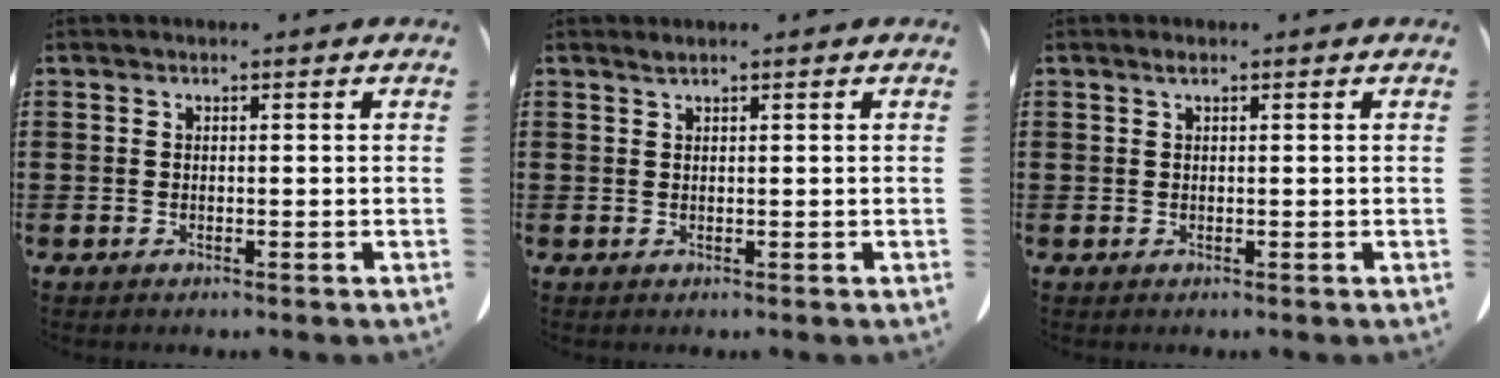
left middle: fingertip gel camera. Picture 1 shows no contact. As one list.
[{"total": 0.7, "force": [0.5, 0.0, 0.5], "torque": [-0.010, -0.001, 0.011]}, {"total": 0.6, "force": [0.3, 0.1, 0.5], "torque": [-0.012, 0.001, 0.006]}]